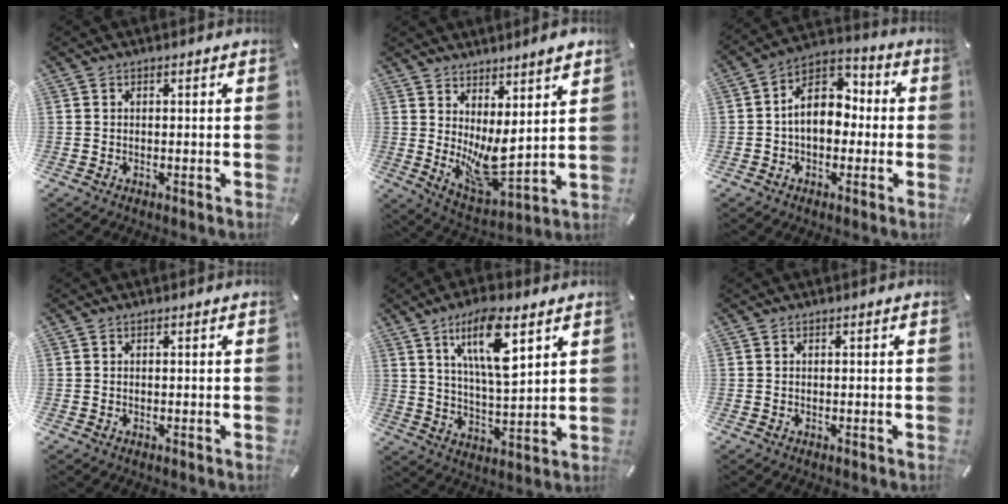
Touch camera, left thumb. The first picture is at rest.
{"total": 9.7, "force": [3.0, 3.1, 8.7], "torque": [-0.140, -0.068, 0.055]}
{"total": 10.6, "force": [-0.6, 7.8, 7.1], "torque": [-0.129, 0.011, -0.011]}
{"total": 0.0}
{"total": 13.8, "force": [7.4, 4.1, 10.9], "torque": [-0.200, -0.014, 0.125]}
{"total": 0.0}